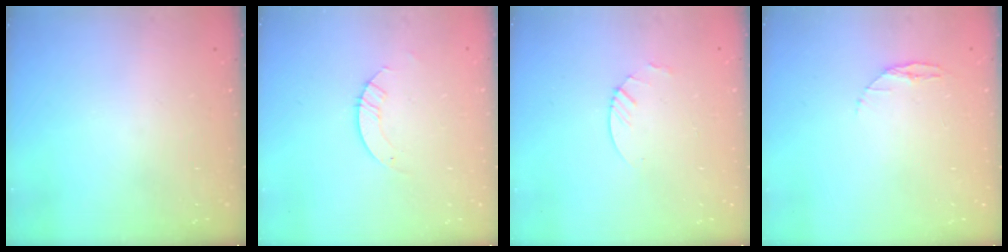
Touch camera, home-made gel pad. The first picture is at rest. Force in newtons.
{"total": 3.2, "press": 3.2, "slide": 0.3}
{"total": 3.0, "press": 3.0, "slide": 0.3}
{"total": 3.4, "press": 3.4, "slide": 0.4}